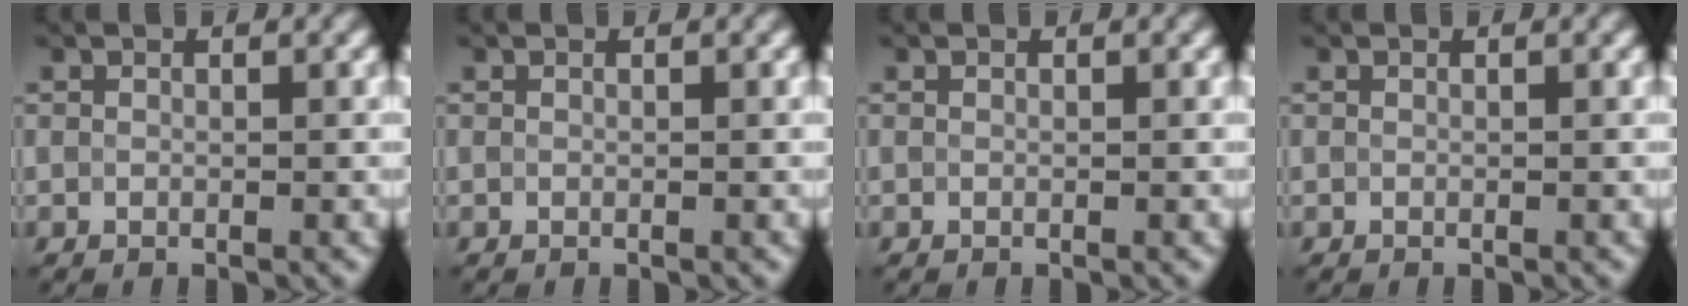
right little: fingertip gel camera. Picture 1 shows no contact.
{"total": 0.0}
{"total": 0.0}
{"total": 0.0}